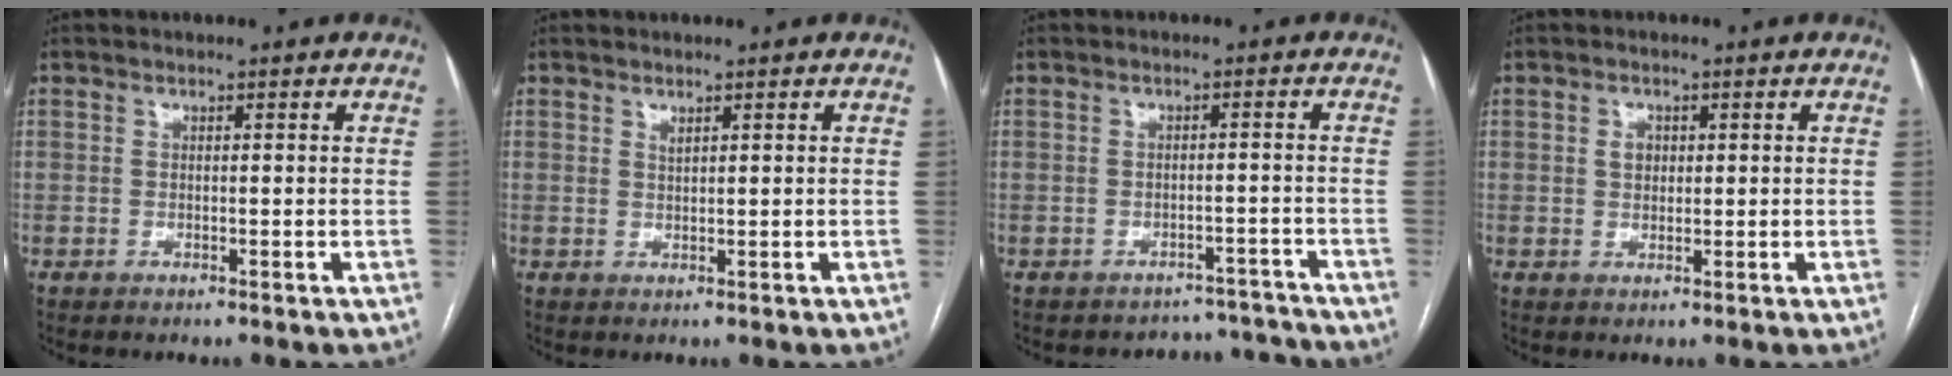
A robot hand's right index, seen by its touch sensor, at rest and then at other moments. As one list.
[{"total": 0.7, "force": [0.6, 0.1, 0.4], "torque": [-0.011, -0.004, 0.013]}, {"total": 6.3, "force": [-5.9, 1.5, -1.5], "torque": [0.025, 0.029, -0.071]}, {"total": 1.8, "force": [0.4, 1.4, 1.0], "torque": [-0.018, 0.003, 0.008]}]